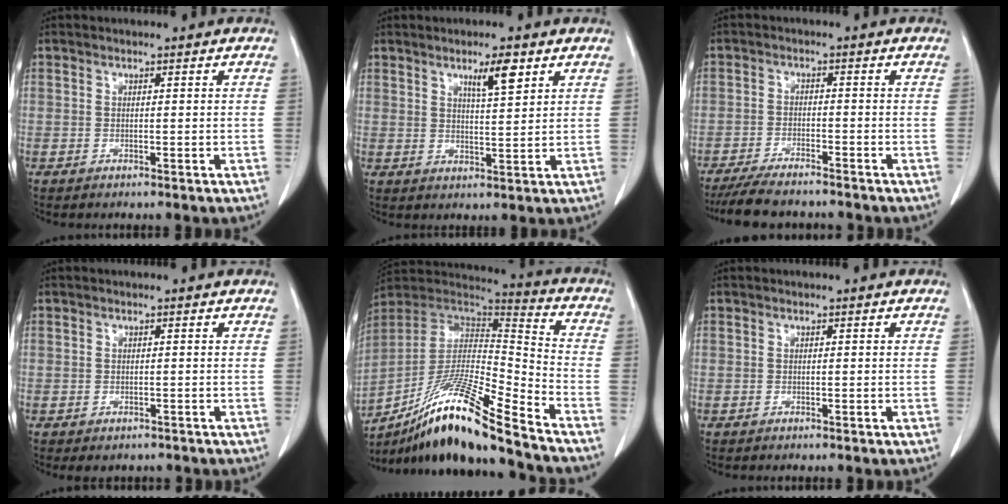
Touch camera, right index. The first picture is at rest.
{"total": 4.9, "force": [2.9, 0.6, 3.9], "torque": [-0.065, 0.000, 0.050]}
{"total": 8.6, "force": [-7.7, 1.5, 3.6], "torque": [-0.056, -0.019, -0.124]}
{"total": 2.6, "force": [-1.8, 1.7, 0.7], "torque": [-0.004, 0.001, -0.021]}
{"total": 18.7, "force": [-13.9, 0.6, 12.5], "torque": [-0.251, -0.011, -0.257]}
{"total": 0.0}